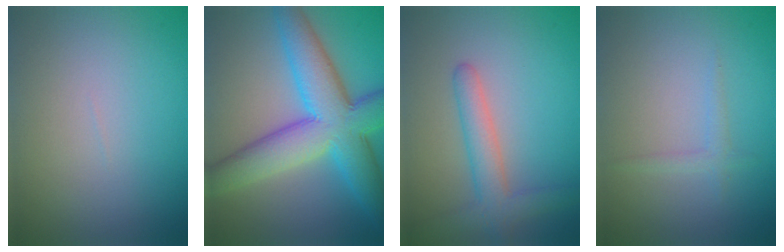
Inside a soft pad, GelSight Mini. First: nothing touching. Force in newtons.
{"total": 10.2, "press": 10.2, "slide": 0.1}
{"total": 3.8, "press": 3.7, "slide": 0.2}
{"total": 1.0, "press": 1.0, "slide": 0.1}